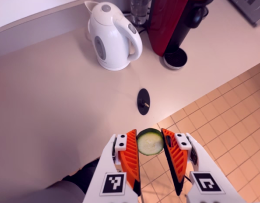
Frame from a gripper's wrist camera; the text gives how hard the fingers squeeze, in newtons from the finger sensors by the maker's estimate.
{"total": 9.5, "left": 9.3, "right": 9.6}